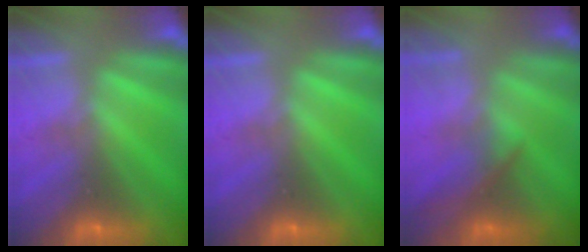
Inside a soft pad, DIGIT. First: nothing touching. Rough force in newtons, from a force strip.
{"total": 0.0}
{"total": 2.0}